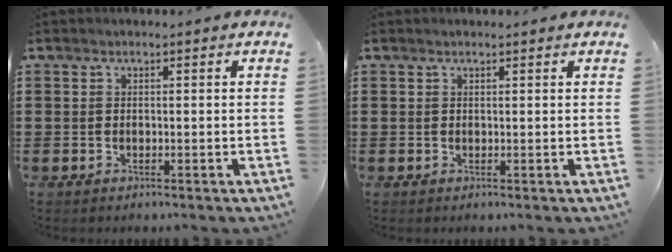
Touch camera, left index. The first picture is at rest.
{"total": 0.6, "force": [0.5, 0.1, 0.3], "torque": [-0.007, 0.001, 0.010]}